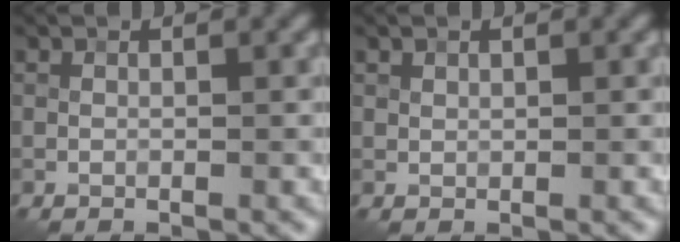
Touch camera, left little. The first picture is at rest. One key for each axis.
{"total": 0.6, "fx": 0.4, "fy": 0.4, "fz": 0.1, "tx": -0.001, "ty": 0.000, "tz": 0.009}